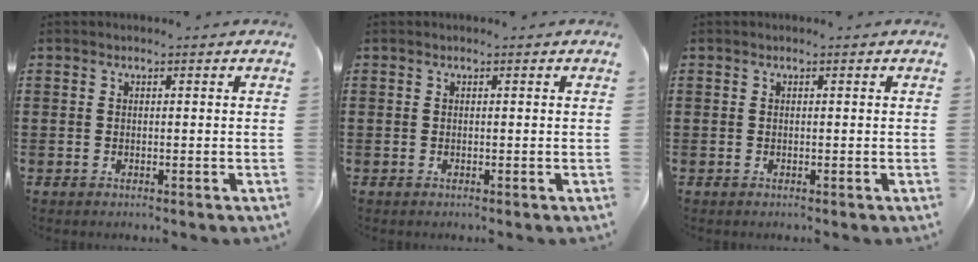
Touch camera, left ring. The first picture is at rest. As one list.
[{"total": 0.0}, {"total": 0.0}]